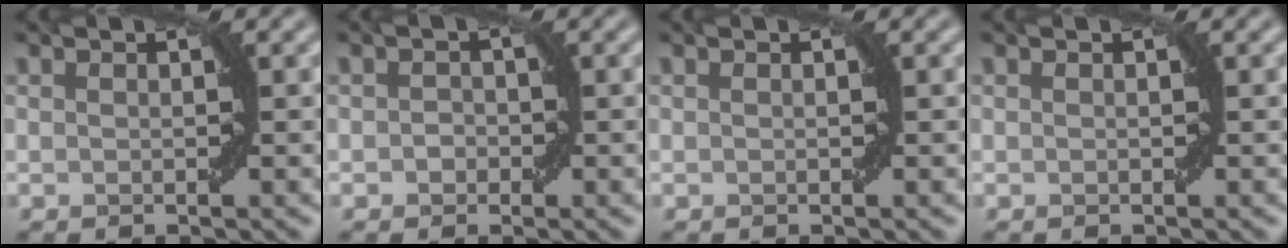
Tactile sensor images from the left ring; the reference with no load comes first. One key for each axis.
{"total": 0.9, "fx": -0.3, "fy": 0.8, "fz": 0.3, "tx": 0.000, "ty": 0.001, "tz": -0.010}
{"total": 0.0}
{"total": 0.0}